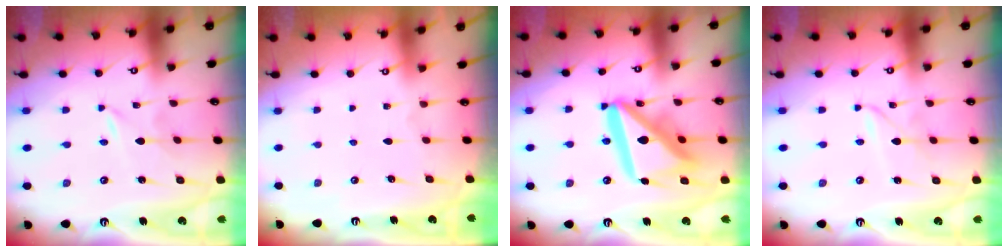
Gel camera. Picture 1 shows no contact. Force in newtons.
{"total": 0.0}
{"total": 21.0, "press": 20.8, "slide": 2.5}
{"total": 2.1, "press": 2.1, "slide": 0.1}